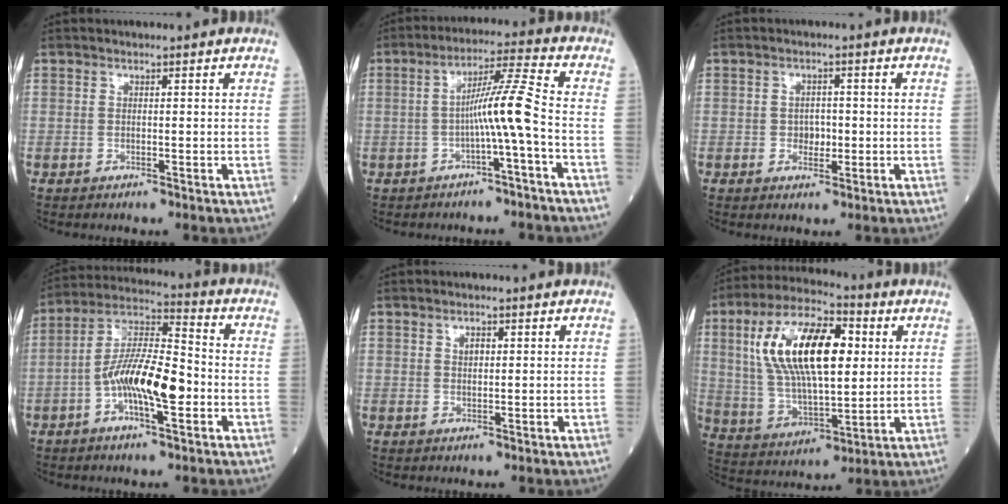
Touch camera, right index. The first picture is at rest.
{"total": 7.2, "force": [-1.9, -1.4, 6.8], "torque": [-0.118, 0.019, -0.033]}
{"total": 2.7, "force": [-0.3, 1.8, 1.9], "torque": [-0.024, 0.005, 0.000]}
{"total": 12.2, "force": [-3.1, 3.0, 11.4], "torque": [-0.223, 0.015, -0.054]}
{"total": 1.4, "force": [0.5, 0.8, 1.1], "torque": [-0.017, 0.000, 0.009]}
{"total": 18.7, "force": [4.6, 7.1, 16.6], "torque": [-0.325, 0.026, 0.083]}